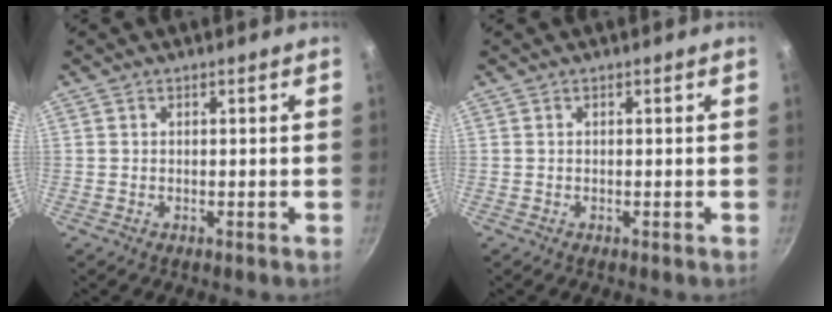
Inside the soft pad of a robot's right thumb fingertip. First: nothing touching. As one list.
[{"total": 0.0}]